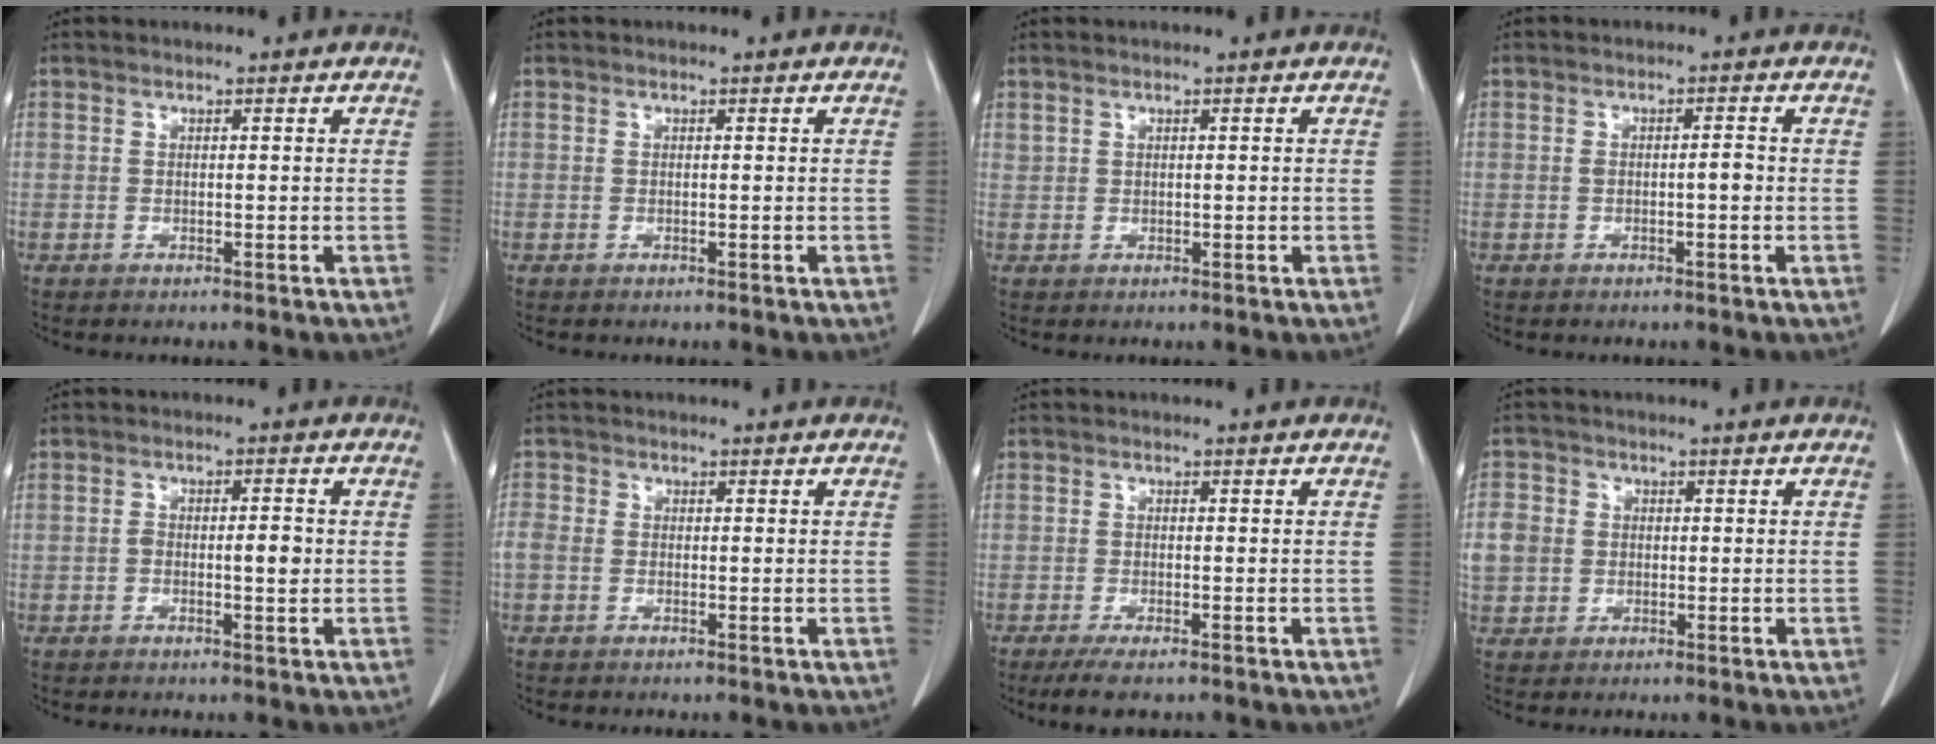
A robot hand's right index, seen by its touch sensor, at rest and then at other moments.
{"total": 0.0}
{"total": 0.7, "force": [0.5, 0.4, 0.3], "torque": [-0.004, 0.004, 0.014]}
{"total": 2.0, "force": [-0.3, 0.4, 1.9], "torque": [-0.034, 0.003, -0.004]}
{"total": 3.2, "force": [-0.4, 1.0, 3.0], "torque": [-0.048, 0.007, -0.004]}
{"total": 2.4, "force": [-0.4, 1.9, 1.4], "torque": [-0.049, 0.013, -0.008]}
{"total": 4.1, "force": [-3.0, 0.9, 2.7], "torque": [-0.046, -0.010, -0.046]}
{"total": 5.6, "force": [0.1, 5.3, 1.9], "torque": [-0.052, 0.013, 0.006]}